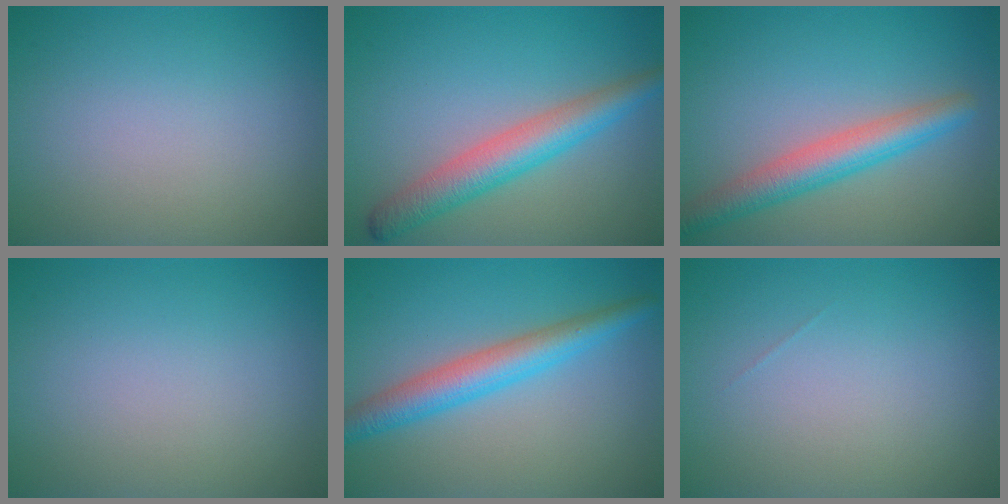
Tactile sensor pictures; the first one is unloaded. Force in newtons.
{"total": 4.9, "press": 4.9, "slide": 0.2}
{"total": 4.5, "press": 4.5, "slide": 0.2}
{"total": 0.0}
{"total": 4.5, "press": 4.5, "slide": 0.2}
{"total": 0.0}